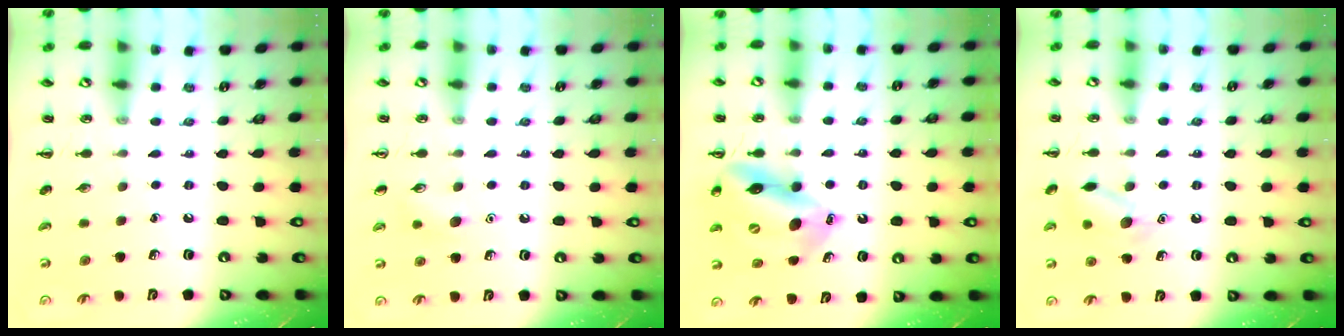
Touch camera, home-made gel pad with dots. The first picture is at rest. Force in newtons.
{"total": 6.5, "press": 6.2, "slide": 1.8}
{"total": 15.8, "press": 15.0, "slide": 4.9}
{"total": 9.9, "press": 9.9, "slide": 0.6}